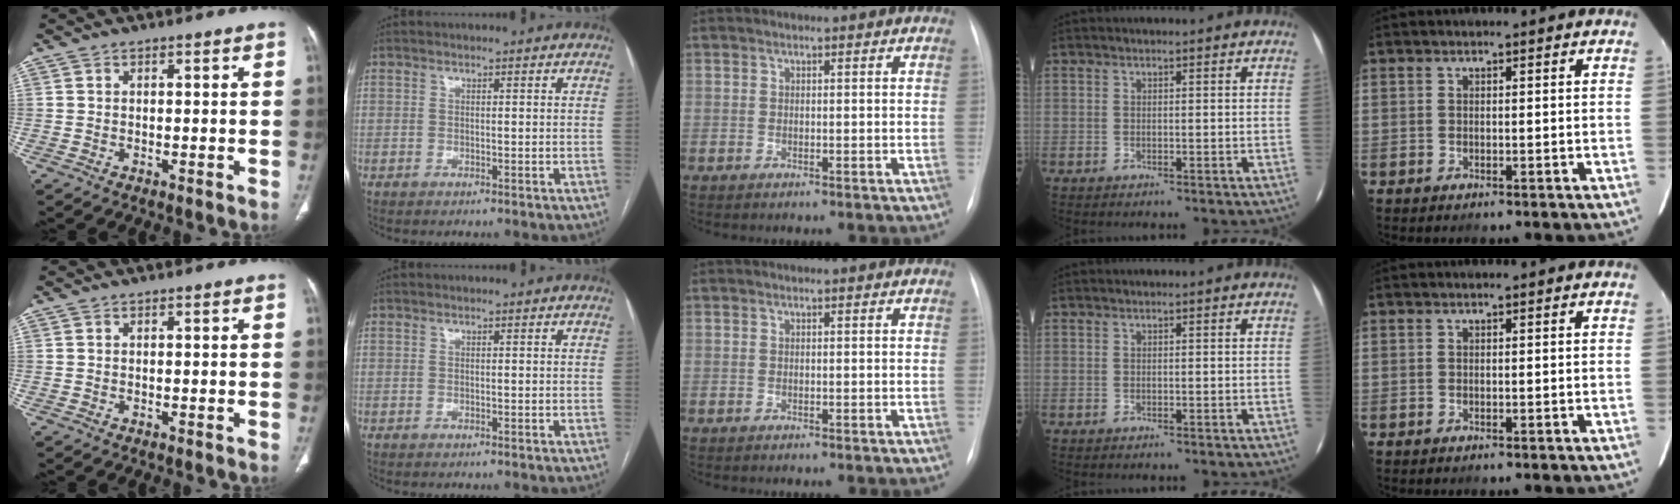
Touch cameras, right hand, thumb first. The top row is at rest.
{}